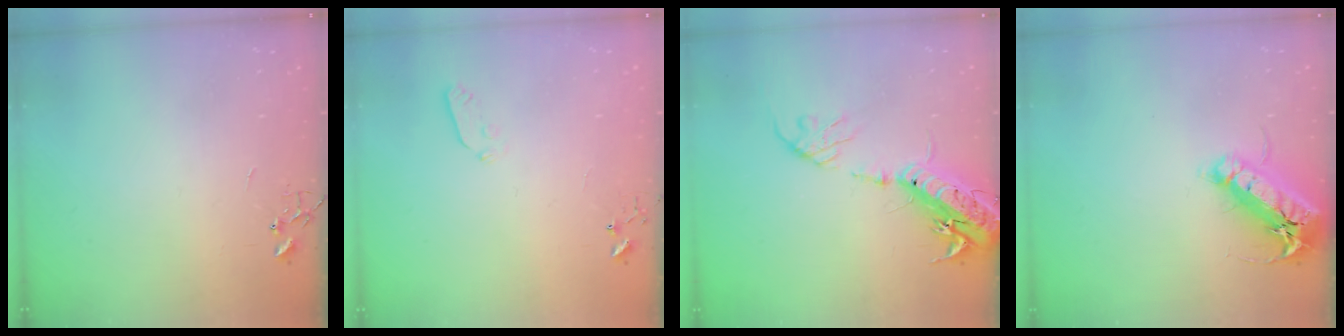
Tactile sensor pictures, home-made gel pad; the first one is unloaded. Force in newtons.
{"total": 3.7, "press": 3.6, "slide": 0.4}
{"total": 19.6, "press": 19.1, "slide": 4.3}
{"total": 18.8, "press": 18.4, "slide": 3.8}